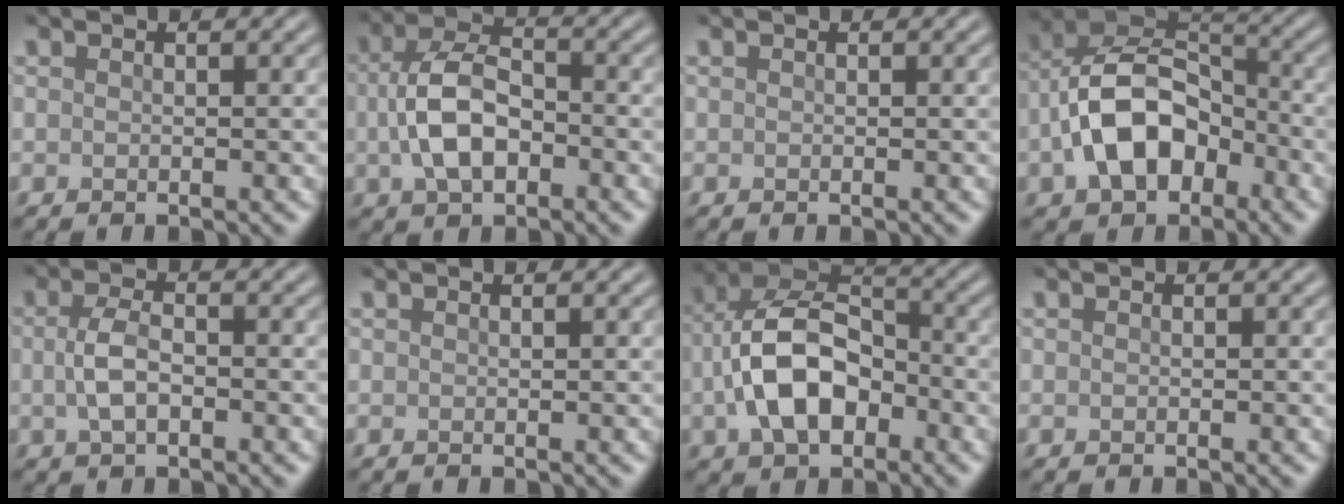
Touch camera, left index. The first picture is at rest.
{"total": 6.0, "force": [-1.0, 3.6, 4.8], "torque": [-0.099, 0.001, -0.023]}
{"total": 0.0}
{"total": 9.4, "force": [-2.7, 5.9, 6.8], "torque": [-0.126, 0.020, -0.058]}
{"total": 3.1, "force": [-0.5, 1.6, 2.6], "torque": [-0.057, 0.001, -0.012]}
{"total": 0.0}
{"total": 9.0, "force": [-2.1, 5.6, 6.8], "torque": [-0.135, 0.017, -0.046]}
{"total": 0.0}